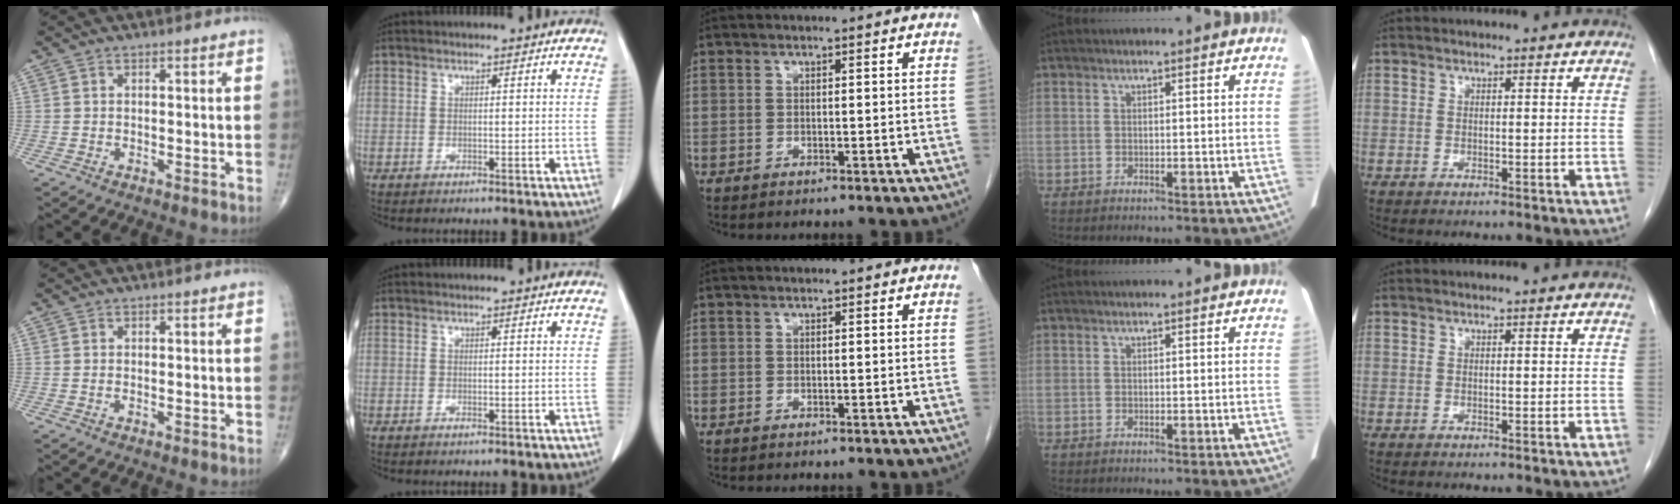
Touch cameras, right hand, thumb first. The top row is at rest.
{}